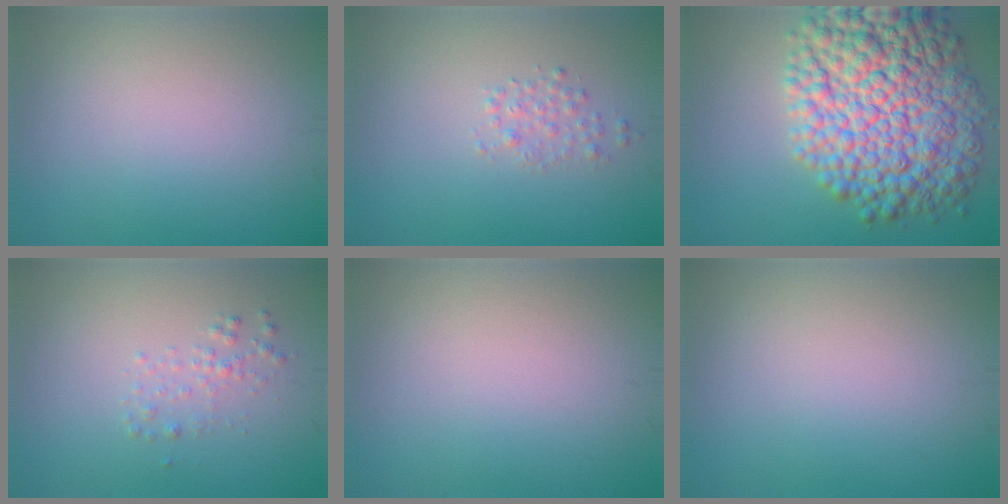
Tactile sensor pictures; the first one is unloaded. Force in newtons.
{"total": 1.3, "press": 1.3, "slide": 0.0}
{"total": 12.9, "press": 12.9, "slide": 0.1}
{"total": 1.3, "press": 1.3, "slide": 0.0}
{"total": 0.0}
{"total": 0.0}